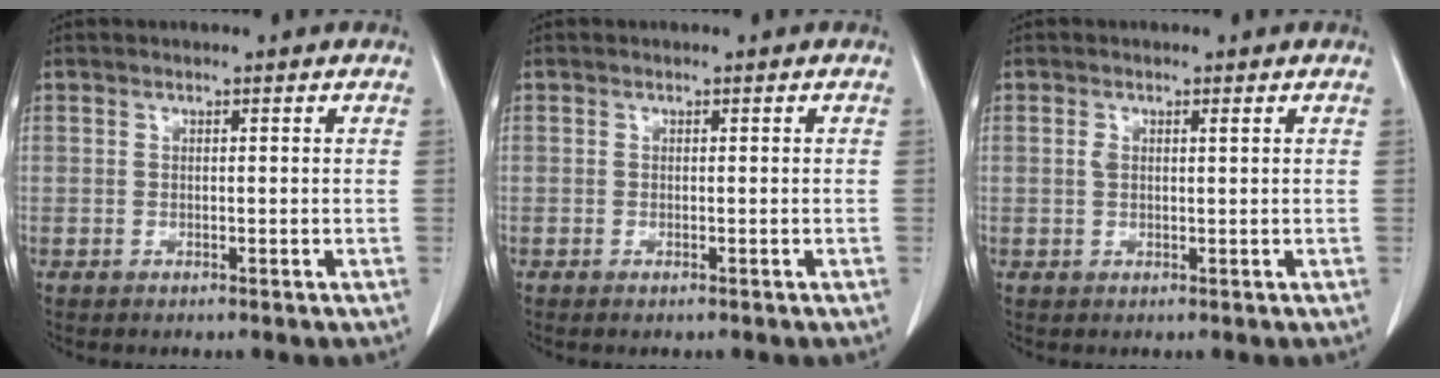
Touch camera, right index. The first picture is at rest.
{"total": 0.6, "force": [-0.4, 0.1, 0.5], "torque": [-0.010, -0.002, -0.004]}
{"total": 1.4, "force": [0.5, 0.5, 1.3], "torque": [-0.032, 0.008, 0.011]}